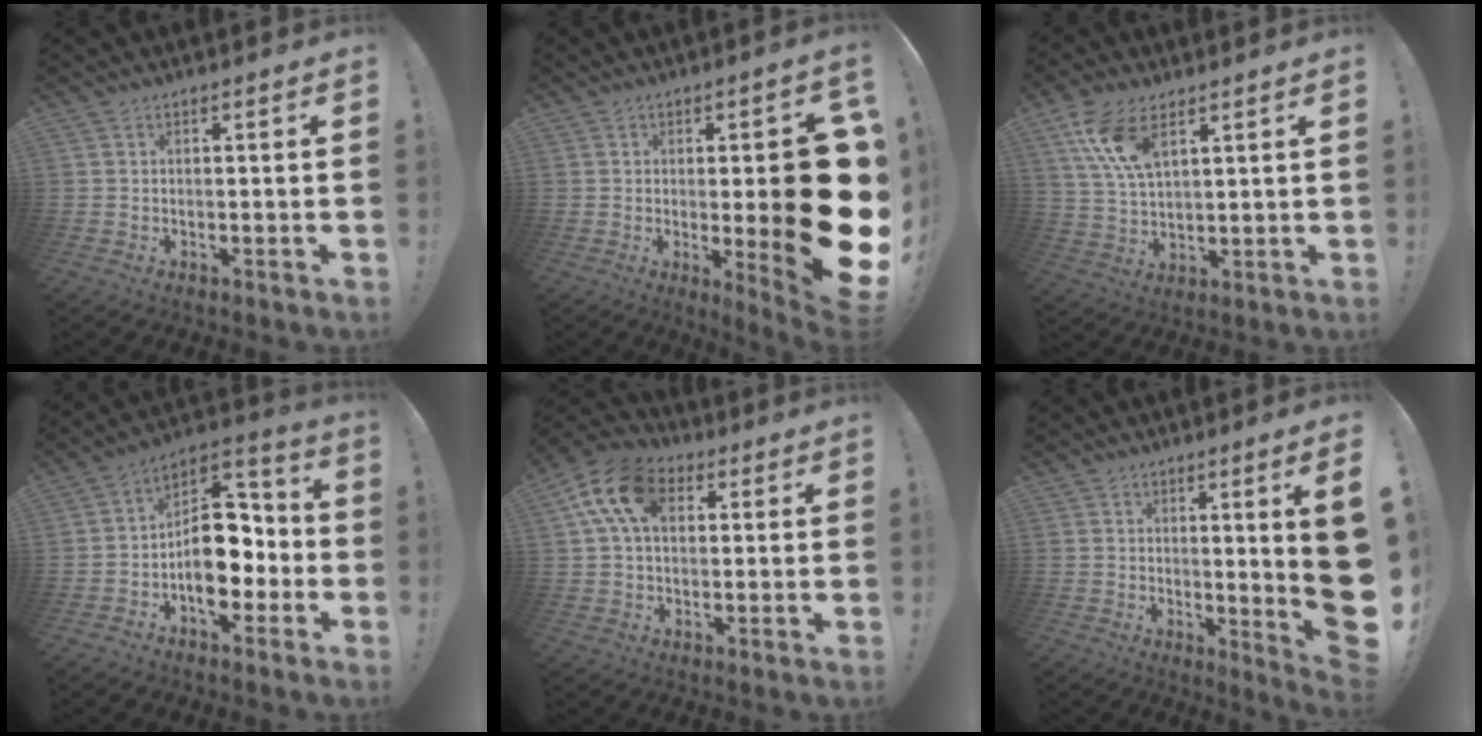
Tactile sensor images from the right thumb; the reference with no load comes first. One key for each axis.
{"total": 18.6, "fx": -0.7, "fy": 3.6, "fz": 18.2, "tx": -0.231, "ty": -0.018, "tz": -0.001}
{"total": 11.5, "fx": 6.5, "fy": 5.5, "fz": 7.8, "tx": -0.158, "ty": -0.021, "tz": 0.120}
{"total": 14.7, "fx": -3.4, "fy": 10.2, "fz": 9.9, "tx": -0.134, "ty": 0.027, "tz": -0.051}
{"total": 15.1, "fx": 5.0, "fy": 10.0, "fz": 10.2, "tx": -0.178, "ty": -0.005, "tz": 0.093}
{"total": 10.1, "fx": 0.9, "fy": -0.8, "fz": 10.1, "tx": -0.134, "ty": -0.037, "tz": 0.010}